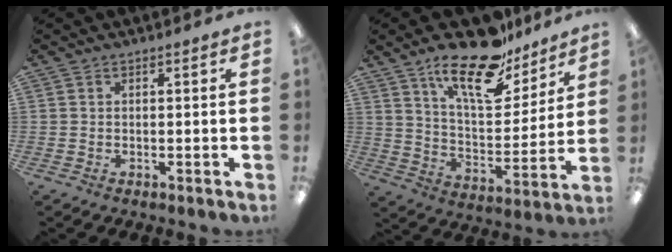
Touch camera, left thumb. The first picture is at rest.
{"total": 19.4, "force": [14.2, 7.4, 11.0], "torque": [-0.180, -0.084, 0.241]}